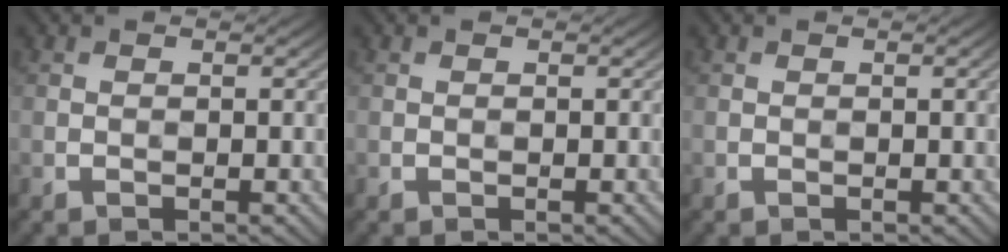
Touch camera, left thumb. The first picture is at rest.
{"total": 0.0}
{"total": 0.7, "force": [0.1, 0.1, 0.6], "torque": [-0.010, 0.000, 0.001]}